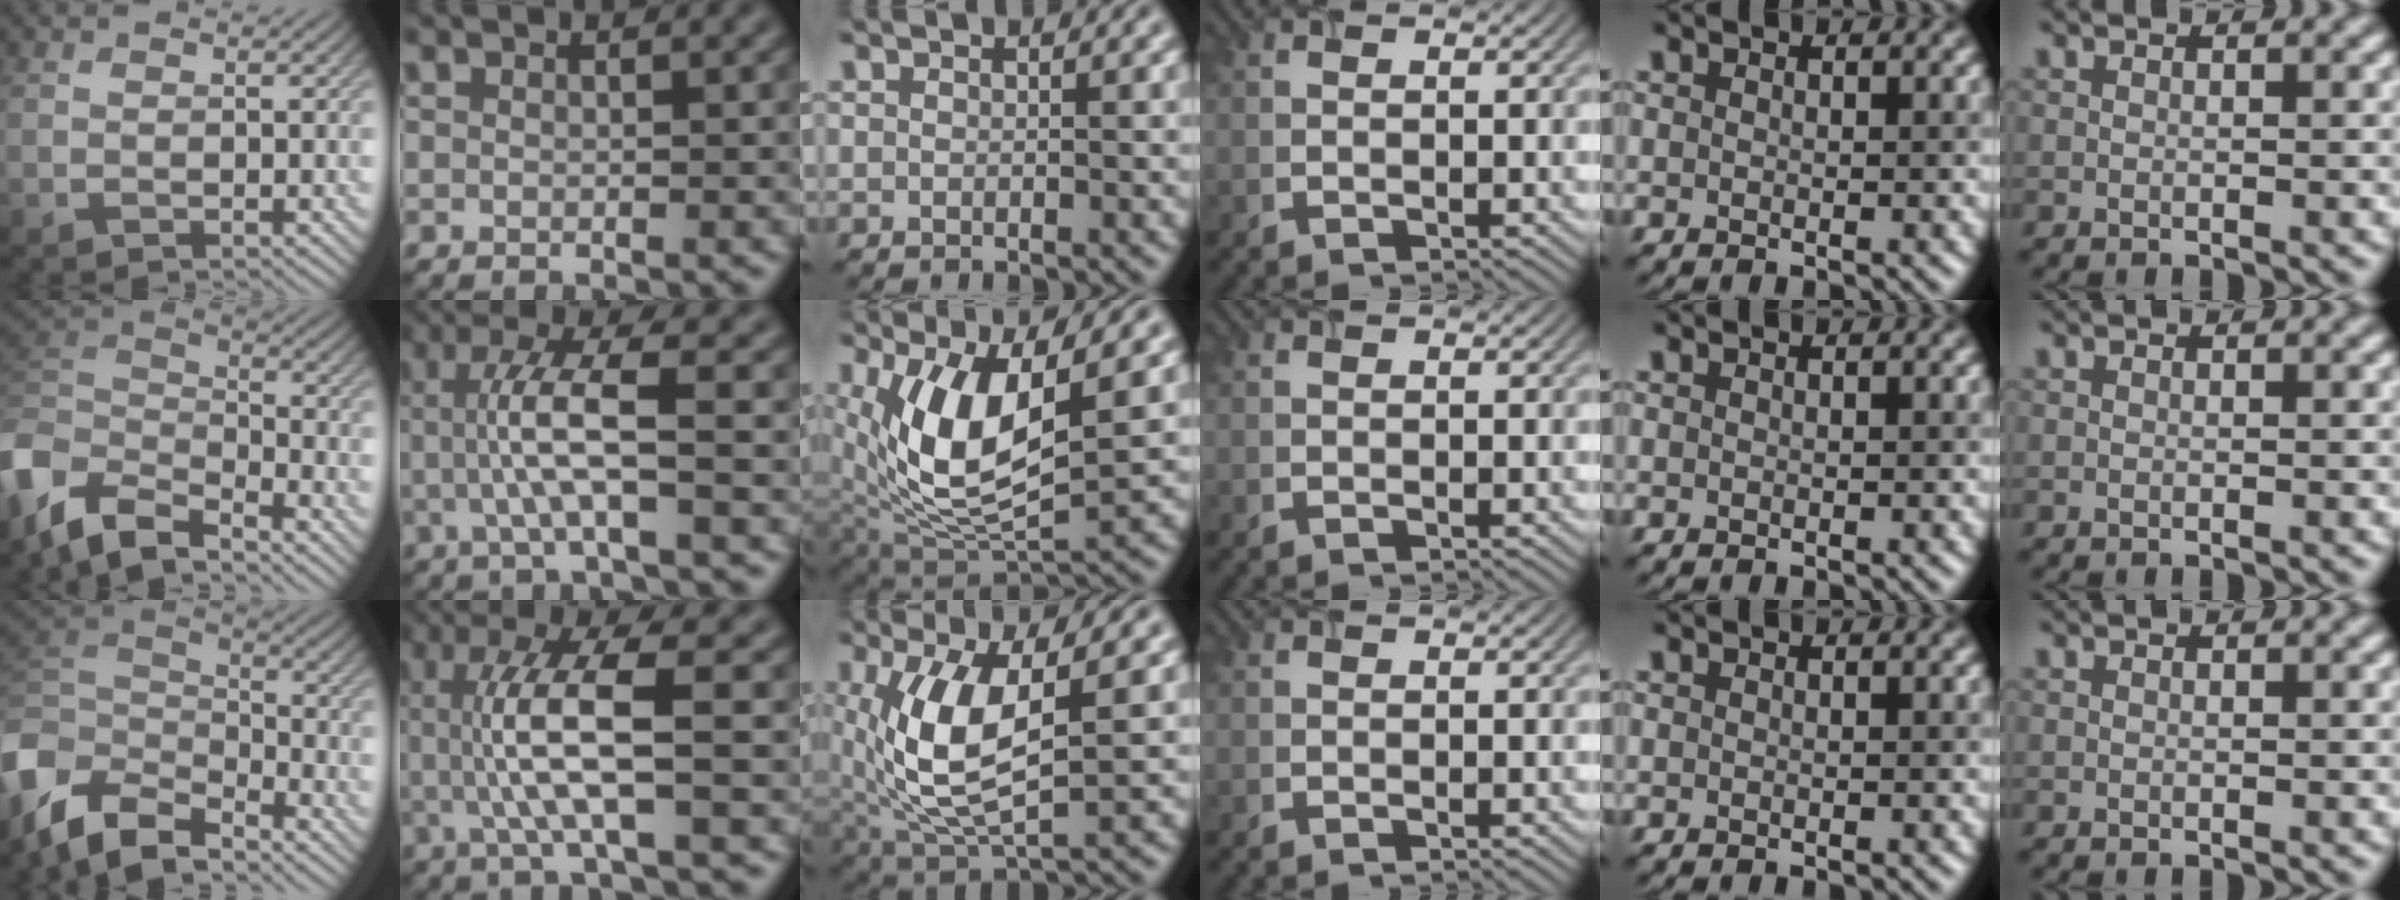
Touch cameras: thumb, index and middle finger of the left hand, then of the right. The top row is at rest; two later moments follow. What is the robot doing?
{"motion": "lift_and_place", "object": "timer"}